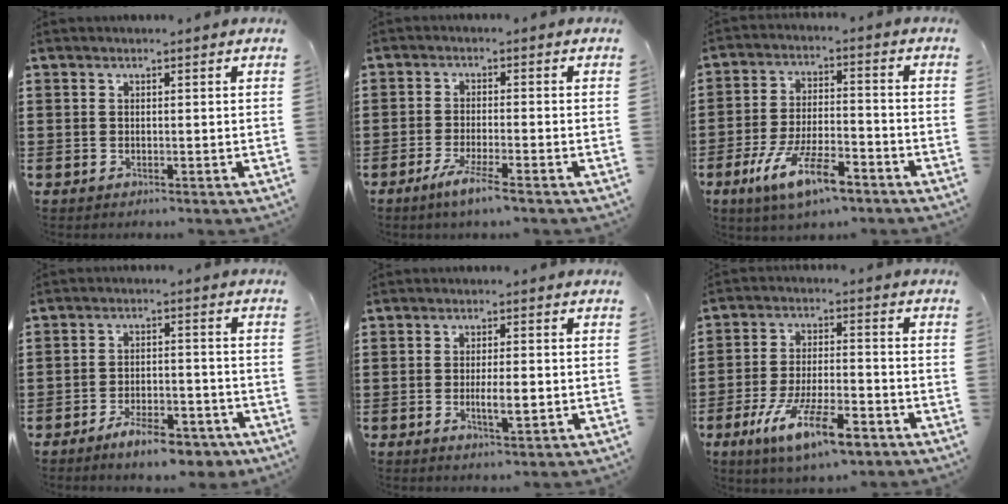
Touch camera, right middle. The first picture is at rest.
{"total": 4.0, "force": [-2.8, -0.2, 2.9], "torque": [-0.061, -0.010, -0.051]}
{"total": 10.1, "force": [-6.2, 2.9, 7.5], "torque": [-0.162, -0.003, -0.118]}
{"total": 7.5, "force": [-6.0, 1.7, 4.0], "torque": [-0.070, 0.007, -0.111]}
{"total": 4.2, "force": [-1.1, 1.3, 3.9], "torque": [-0.056, 0.001, -0.021]}
{"total": 11.3, "force": [-6.7, 3.3, 8.5], "torque": [-0.176, 0.002, -0.127]}